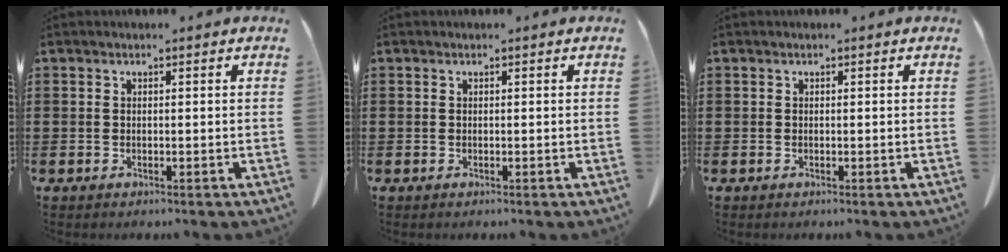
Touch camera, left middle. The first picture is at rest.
{"total": 0.0}
{"total": 0.0}